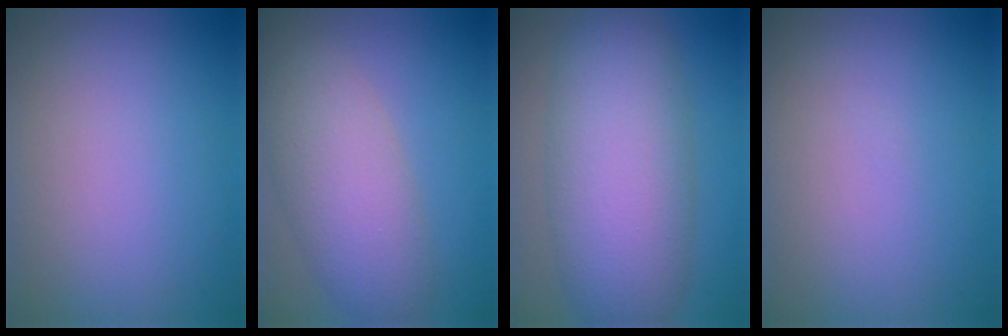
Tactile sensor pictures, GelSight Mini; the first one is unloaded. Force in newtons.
{"total": 6.1, "press": 6.1, "slide": 0.4}
{"total": 9.5, "press": 9.5, "slide": 0.3}
{"total": 0.0}